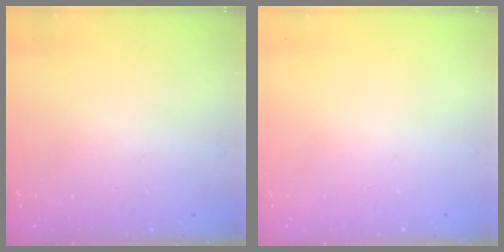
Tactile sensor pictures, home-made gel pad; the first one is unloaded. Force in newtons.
{"total": 0.0}